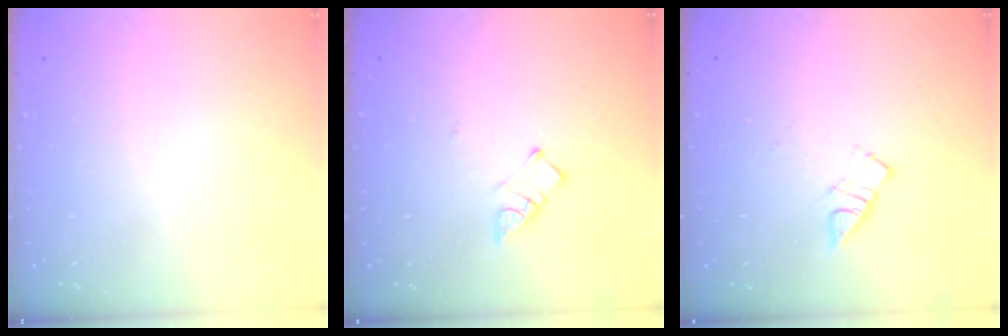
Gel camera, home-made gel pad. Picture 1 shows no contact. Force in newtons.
{"total": 3.7, "press": 3.7, "slide": 0.2}
{"total": 3.9, "press": 3.9, "slide": 0.5}